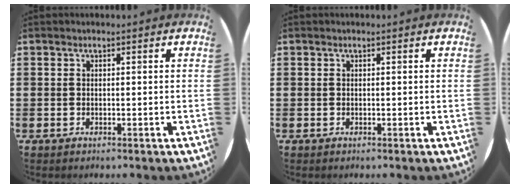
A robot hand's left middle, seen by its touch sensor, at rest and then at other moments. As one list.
[{"total": 0.0}]